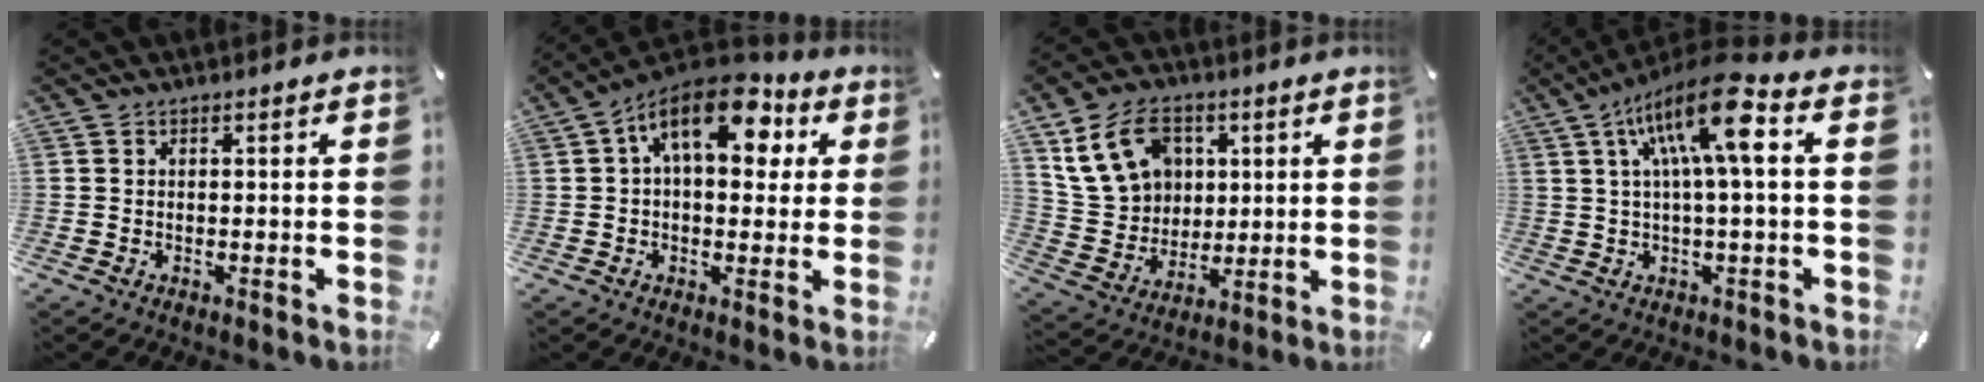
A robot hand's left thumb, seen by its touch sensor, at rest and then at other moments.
{"total": 15.6, "force": [6.0, 8.5, 11.7], "torque": [-0.164, -0.017, 0.101]}
{"total": 14.8, "force": [5.8, 11.8, 6.8], "torque": [-0.138, -0.009, 0.115]}
{"total": 15.7, "force": [4.8, 4.2, 14.4], "torque": [-0.263, -0.006, 0.073]}